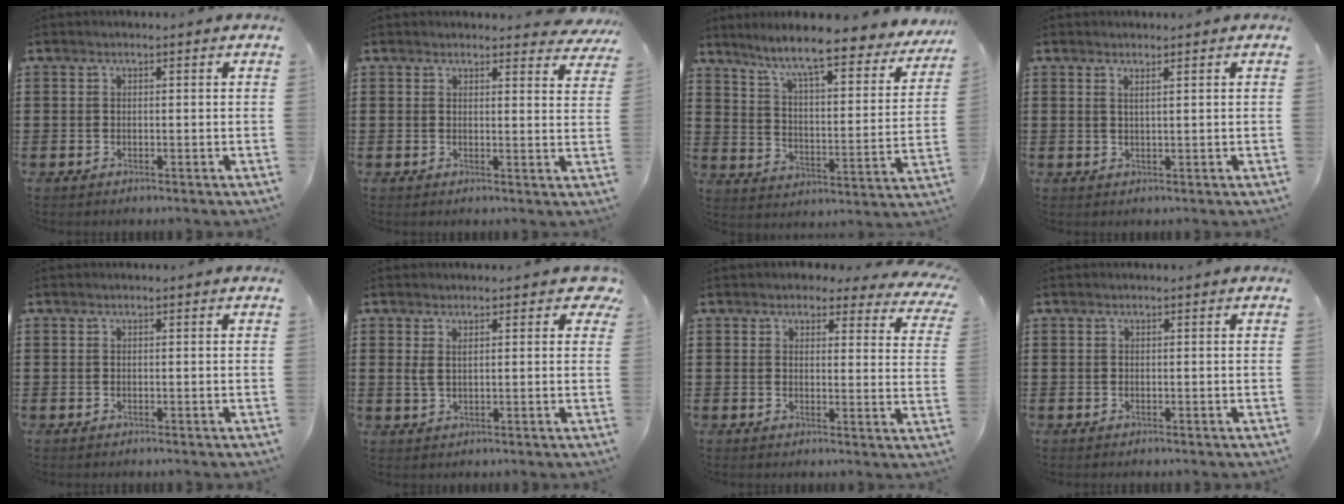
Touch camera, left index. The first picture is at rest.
{"total": 2.6, "force": [2.5, 0.3, 0.5], "torque": [-0.002, -0.014, 0.044]}
{"total": 8.7, "force": [7.6, -0.2, 4.2], "torque": [-0.106, -0.057, 0.122]}
{"total": 1.0, "force": [0.7, -0.1, 0.7], "torque": [-0.016, -0.001, 0.013]}
{"total": 0.0}
{"total": 3.2, "force": [1.6, 1.4, 2.3], "torque": [-0.043, 0.005, 0.025]}
{"total": 3.4, "force": [2.9, 1.4, 0.9], "torque": [-0.016, -0.010, 0.049]}
{"total": 0.0}